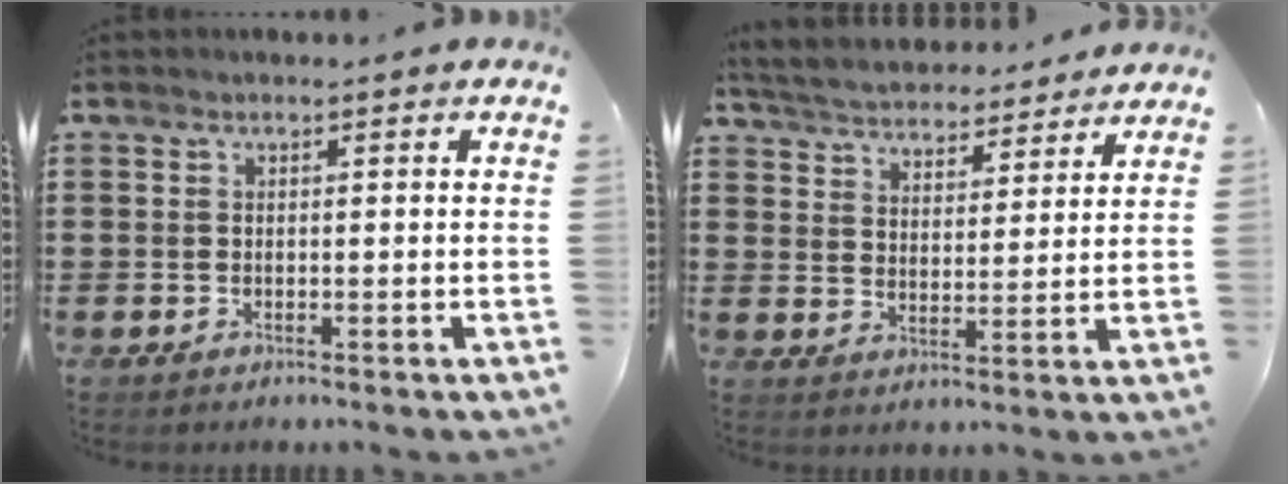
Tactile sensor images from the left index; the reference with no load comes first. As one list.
[{"total": 4.6, "force": [4.5, 0.4, 0.1], "torque": [-0.028, -0.031, 0.077]}]